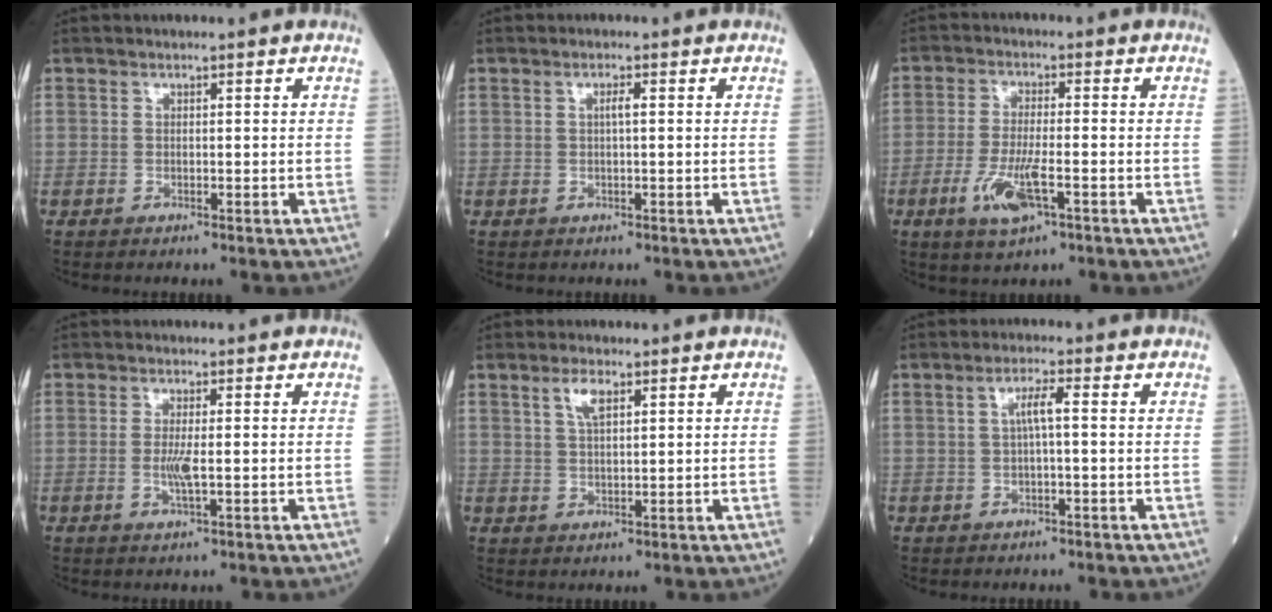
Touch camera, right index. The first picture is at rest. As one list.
[{"total": 1.2, "force": [0.2, 0.0, 1.2], "torque": [-0.023, 0.002, 0.002]}, {"total": 7.2, "force": [-2.9, 1.4, 6.4], "torque": [-0.134, -0.013, -0.051]}, {"total": 2.8, "force": [-0.3, 0.1, 2.8], "torque": [-0.060, -0.004, -0.006]}, {"total": 3.3, "force": [1.7, 0.9, 2.7], "torque": [-0.057, 0.003, 0.035]}, {"total": 3.0, "force": [0.3, 0.2, 2.9], "torque": [-0.056, 0.006, 0.006]}]